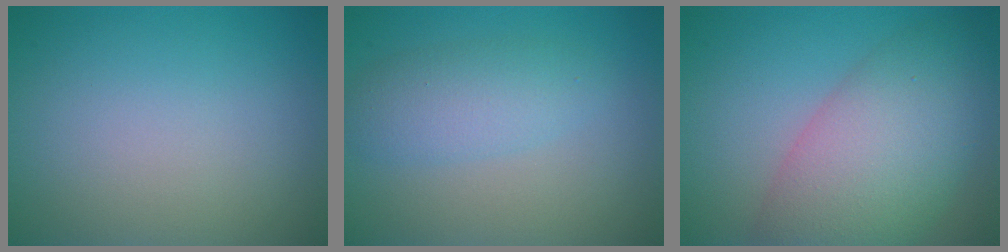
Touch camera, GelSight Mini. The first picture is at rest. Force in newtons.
{"total": 3.3, "press": 3.3, "slide": 0.1}
{"total": 8.7, "press": 8.7, "slide": 0.2}